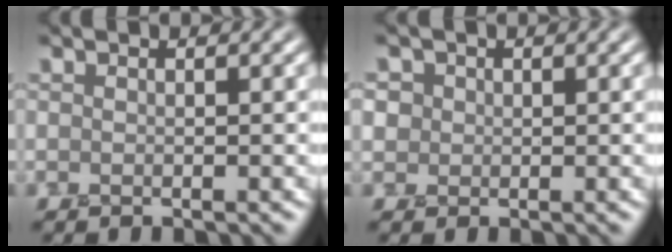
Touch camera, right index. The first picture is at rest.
{"total": 2.1, "force": [0.3, 2.1, 0.2], "torque": [-0.007, 0.010, 0.004]}